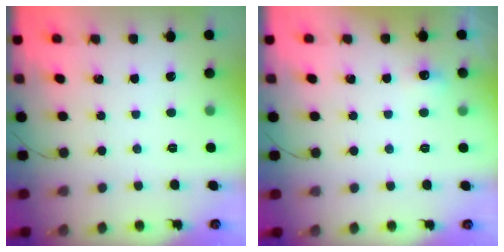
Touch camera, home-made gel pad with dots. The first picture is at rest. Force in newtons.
{"total": 4.4, "press": 4.1, "slide": 1.4}